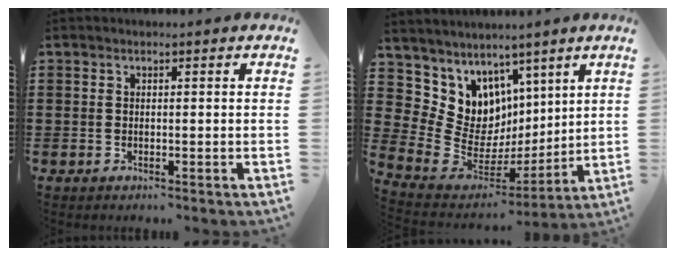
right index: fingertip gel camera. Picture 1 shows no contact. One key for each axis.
{"total": 8.5, "fx": 4.5, "fy": 7.2, "fz": 0.7, "tx": -0.067, "ty": -0.057, "tz": 0.094}